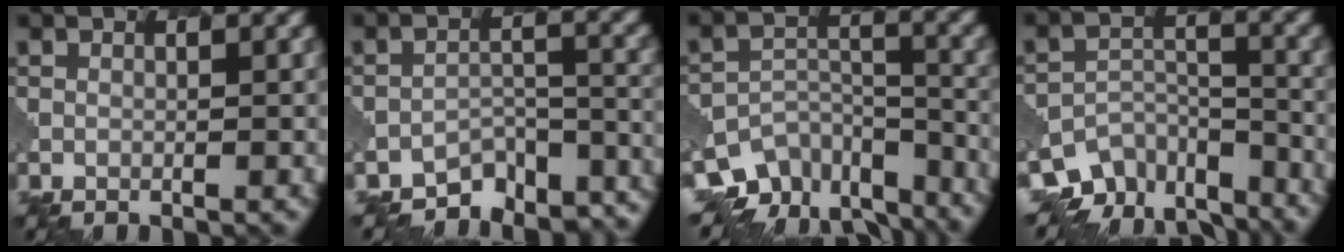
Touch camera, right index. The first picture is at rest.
{"total": 7.3, "force": [-6.4, 2.9, 2.0], "torque": [-0.019, -0.013, -0.091]}
{"total": 9.4, "force": [-7.6, 4.9, 2.5], "torque": [-0.044, -0.010, -0.100]}
{"total": 8.4, "force": [-7.0, 4.1, 2.0], "torque": [-0.032, -0.010, -0.095]}